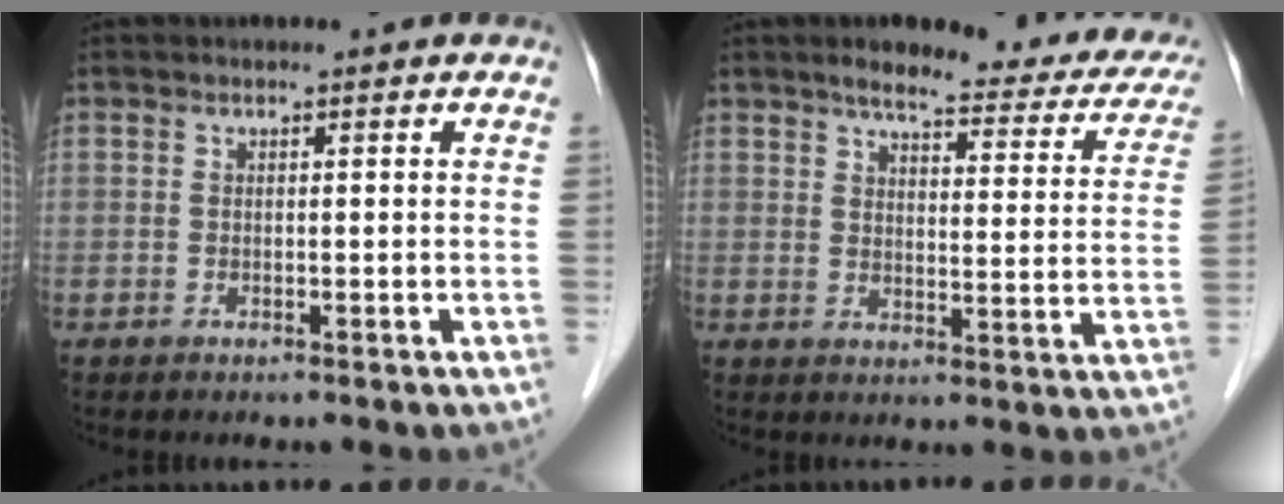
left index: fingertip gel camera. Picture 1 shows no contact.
{"total": 18.3, "force": [15.0, 4.6, 9.4], "torque": [-0.095, 0.004, 0.166]}